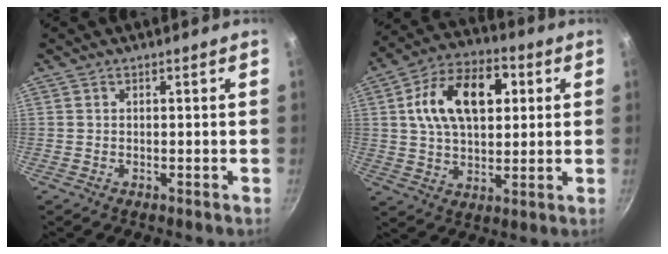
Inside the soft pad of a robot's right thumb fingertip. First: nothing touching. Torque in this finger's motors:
{"motor_torque": [0.14, 0.33, 1.16, -0.58, 0.25]}